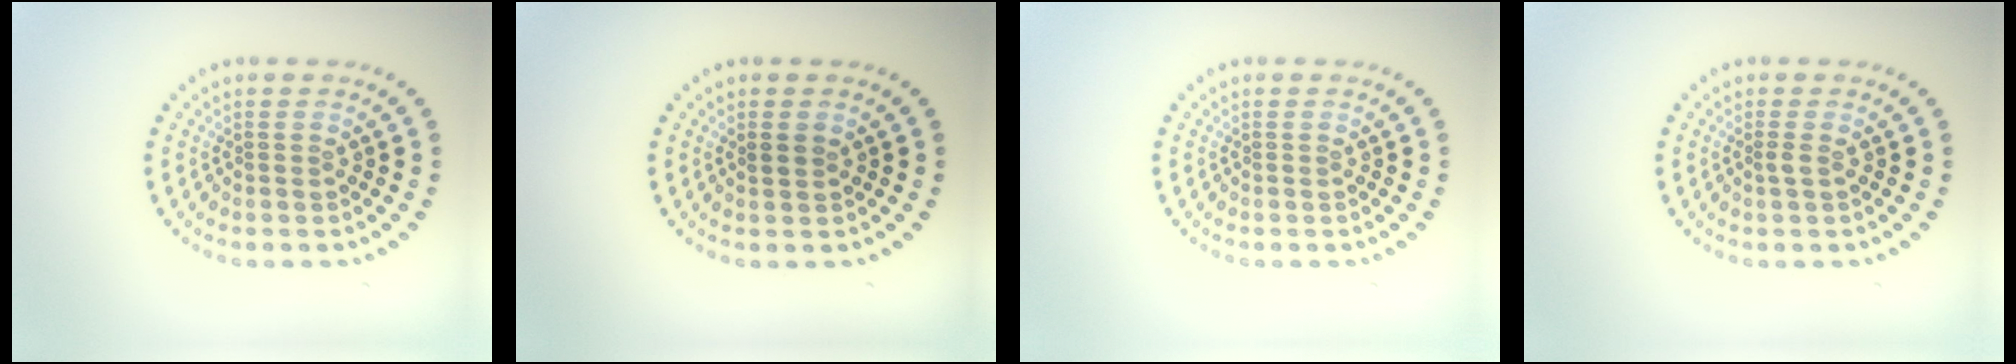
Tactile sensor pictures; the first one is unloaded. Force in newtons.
{"total": 1.0, "press": 0.9, "slide": 0.4}
{"total": 0.0}
{"total": 0.5, "press": 0.4, "slide": 0.3}